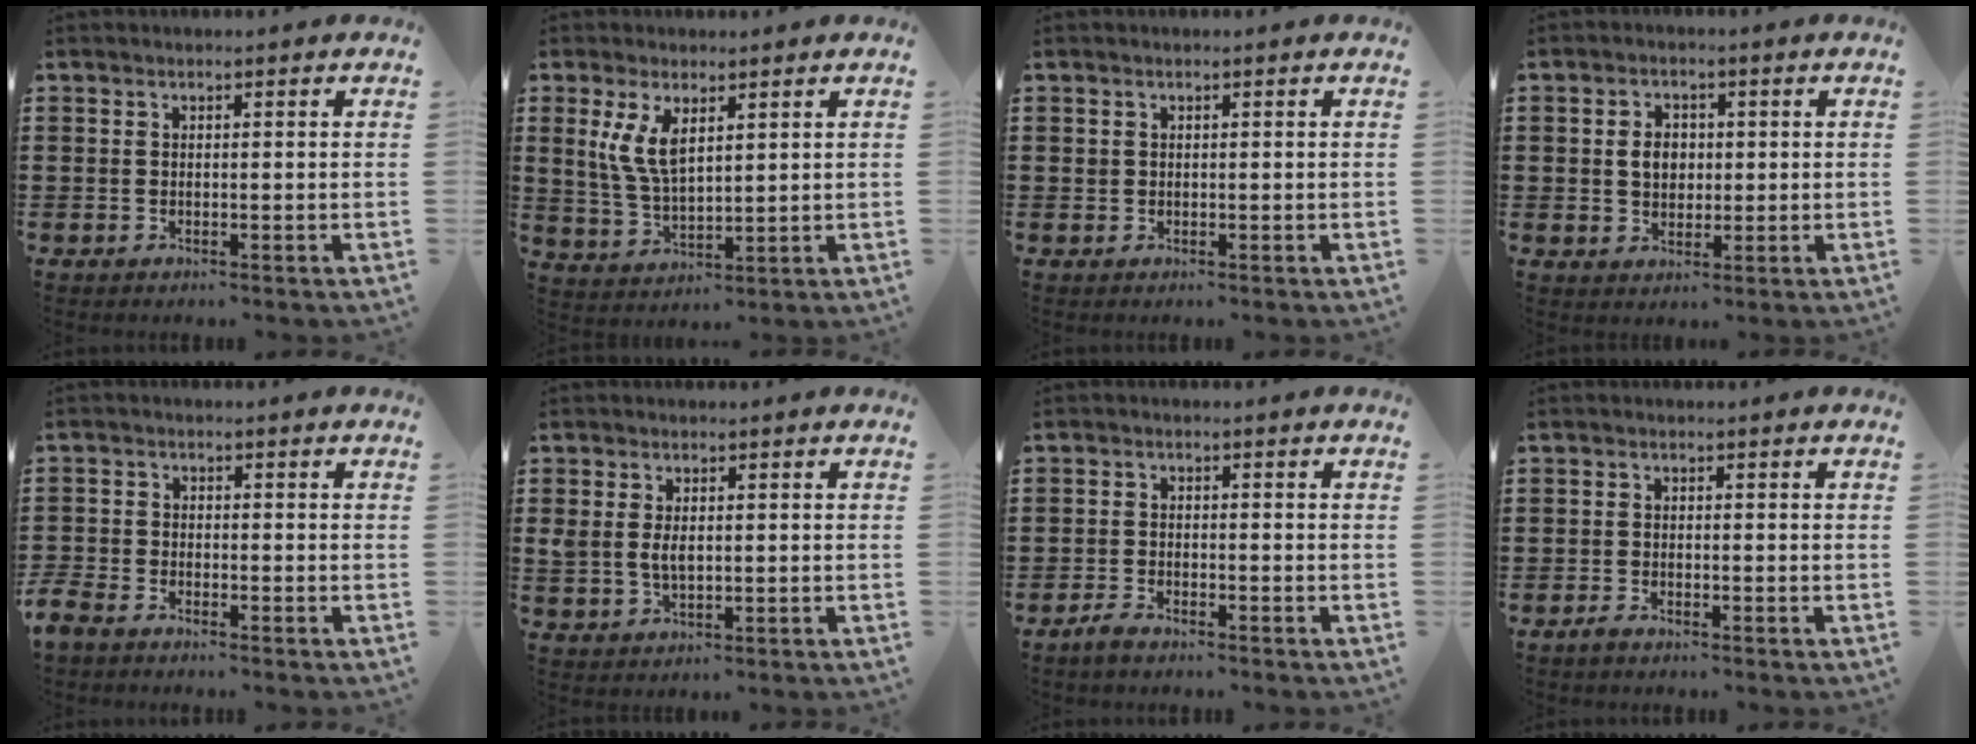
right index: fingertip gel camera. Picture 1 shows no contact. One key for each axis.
{"total": 6.4, "fx": 2.5, "fy": 2.9, "fz": 5.1, "tx": -0.114, "ty": 0.002, "tz": 0.042}
{"total": 0.7, "fx": 0.3, "fy": 0.7, "fz": 0.1, "tx": -0.003, "ty": 0.003, "tz": 0.006}
{"total": 3.5, "fx": 0.2, "fy": 2.7, "fz": 2.2, "tx": -0.042, "ty": 0.007, "tz": -0.002}
{"total": 2.4, "fx": -2.4, "fy": 0.4, "fz": 0.0, "tx": -0.018, "ty": -0.003, "tz": -0.055}
{"total": 3.2, "fx": 0.4, "fy": 2.0, "fz": 2.5, "tx": -0.060, "ty": 0.005, "tz": 0.005}
{"total": 1.9, "fx": -1.9, "fy": 0.3, "fz": 0.5, "tx": -0.018, "ty": 0.001, "tz": -0.041}
{"total": 1.0, "fx": -1.0, "fy": 0.0, "fz": 0.1, "tx": -0.005, "ty": -0.004, "tz": -0.020}